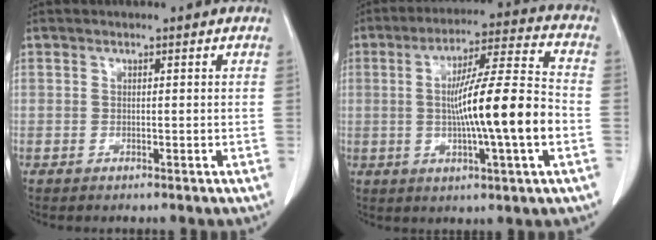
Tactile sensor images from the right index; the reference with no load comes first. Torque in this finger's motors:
{"motor_torque": [1.57, -0.36, 0.64, 0.21]}